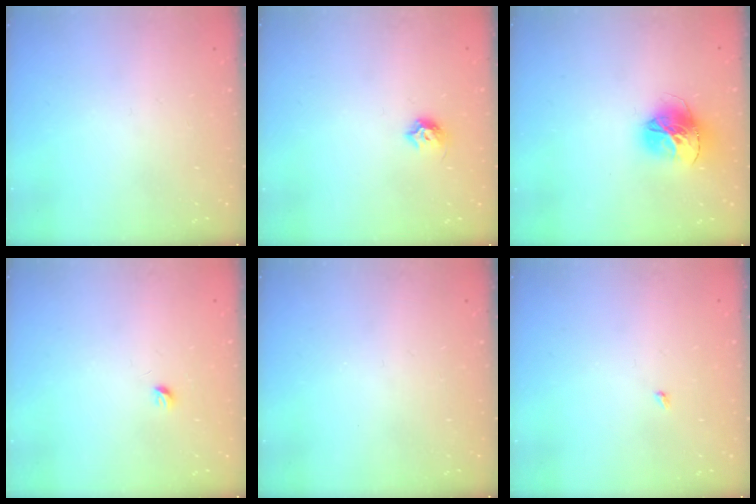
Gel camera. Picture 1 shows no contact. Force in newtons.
{"total": 6.8, "press": 6.8, "slide": 1.0}
{"total": 15.1, "press": 15.0, "slide": 1.5}
{"total": 3.2, "press": 3.1, "slide": 0.5}
{"total": 0.0}
{"total": 1.9, "press": 1.9, "slide": 0.3}